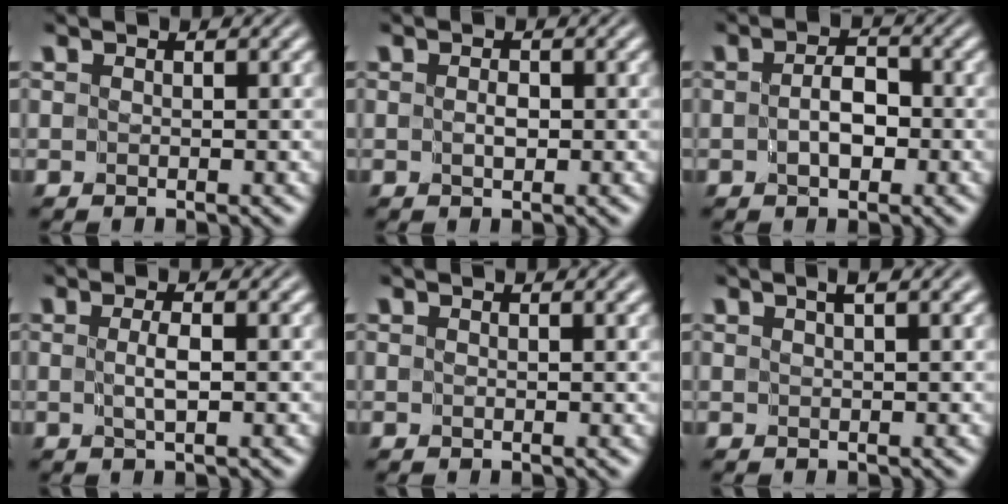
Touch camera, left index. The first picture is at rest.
{"total": 0.8, "force": [-0.2, 0.4, 0.7], "torque": [-0.011, -0.003, -0.002]}
{"total": 2.4, "force": [-0.6, 1.3, 1.9], "torque": [-0.035, -0.002, -0.012]}
{"total": 1.4, "force": [-0.1, 0.0, 1.4], "torque": [-0.026, 0.001, -0.003]}
{"total": 0.9, "force": [0.6, 0.1, 0.7], "torque": [-0.011, -0.005, 0.006]}
{"total": 1.8, "force": [1.1, 0.2, 1.4], "torque": [-0.013, -0.006, 0.013]}